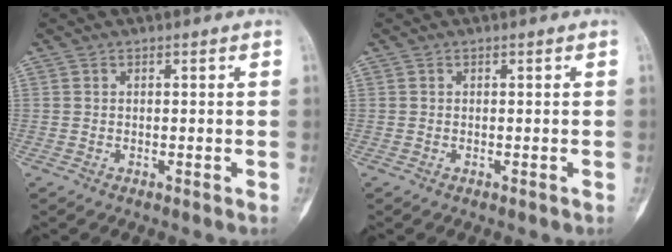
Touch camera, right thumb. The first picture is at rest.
{"total": 0.0}